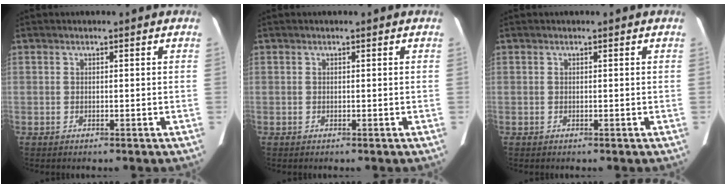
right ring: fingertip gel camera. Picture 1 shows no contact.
{"total": 0.0}
{"total": 0.0}